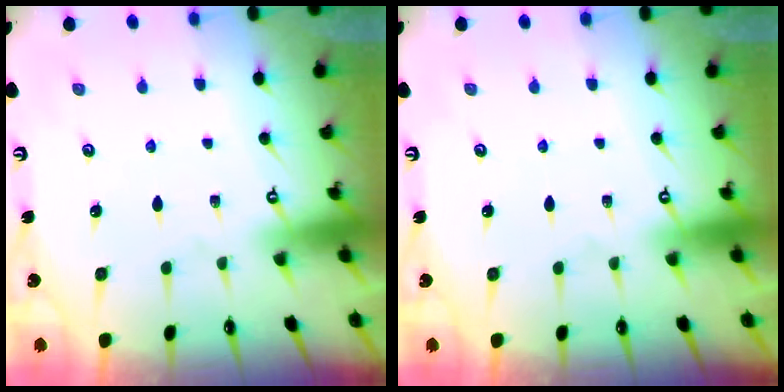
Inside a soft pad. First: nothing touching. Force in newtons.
{"total": 0.0}